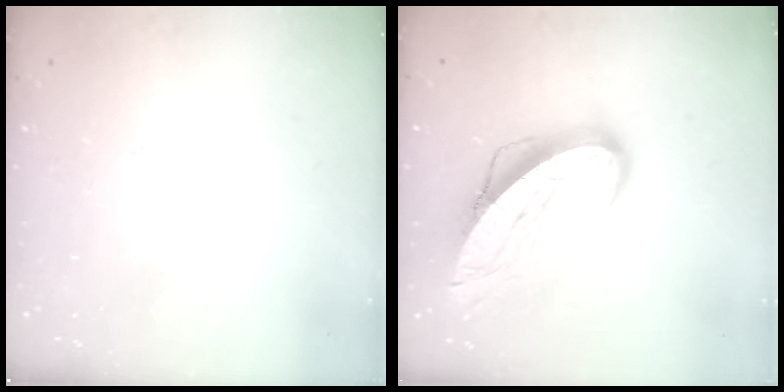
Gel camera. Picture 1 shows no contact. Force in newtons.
{"total": 13.6, "press": 13.5, "slide": 1.5}